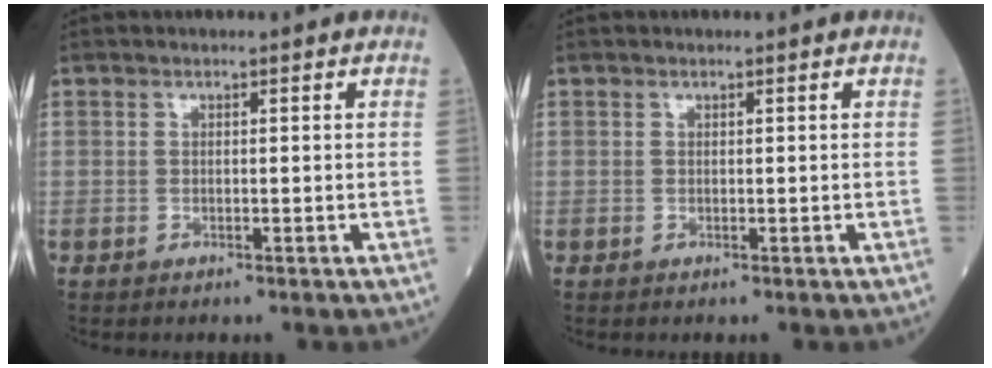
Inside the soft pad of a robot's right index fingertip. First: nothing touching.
{"total": 0.0}